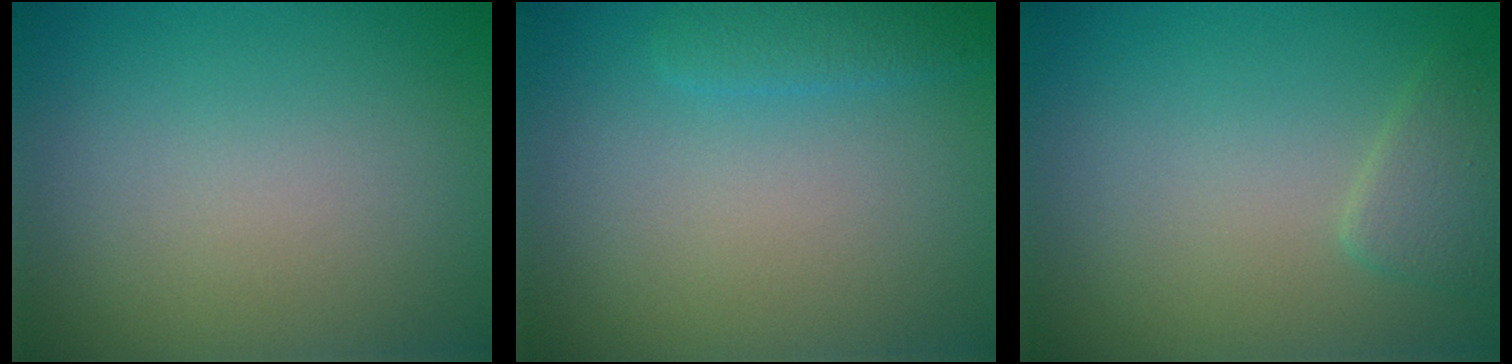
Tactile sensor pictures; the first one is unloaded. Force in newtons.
{"total": 1.5, "press": 1.5, "slide": 0.2}
{"total": 1.8, "press": 1.8, "slide": 0.1}